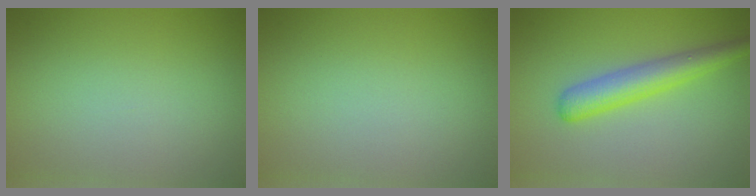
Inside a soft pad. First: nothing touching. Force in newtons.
{"total": 0.0}
{"total": 3.8, "press": 3.8, "slide": 0.1}